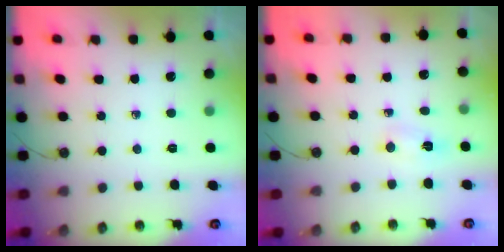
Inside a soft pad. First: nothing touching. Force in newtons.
{"total": 12.2, "press": 3.1, "slide": 11.8}